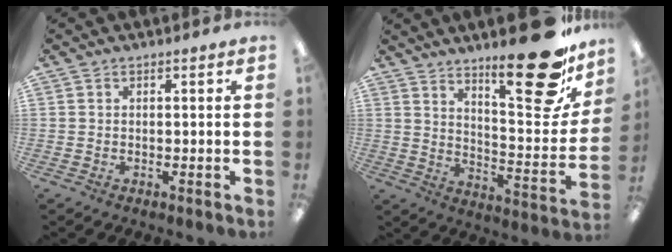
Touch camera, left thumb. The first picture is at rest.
{"total": 22.4, "force": [15.8, 6.8, 14.3], "torque": [-0.180, -0.120, 0.252]}